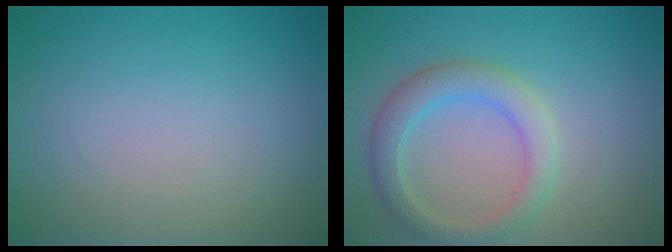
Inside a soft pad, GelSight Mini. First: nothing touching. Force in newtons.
{"total": 3.4, "press": 3.4, "slide": 0.3}